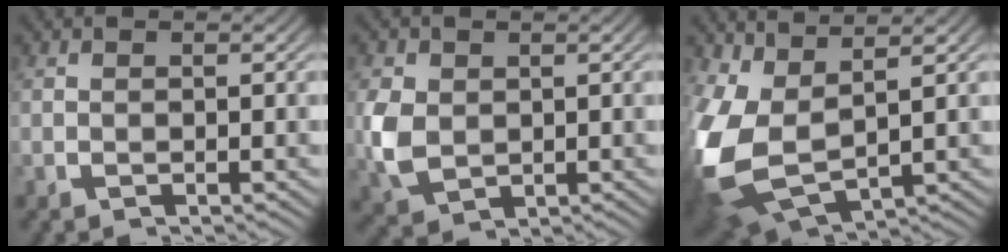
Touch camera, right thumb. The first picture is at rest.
{"total": 5.6, "force": [-0.4, 4.6, 3.3], "torque": [-0.106, -0.034, 0.016]}
{"total": 11.6, "force": [-1.1, 8.3, 8.1], "torque": [-0.237, -0.067, 0.019]}